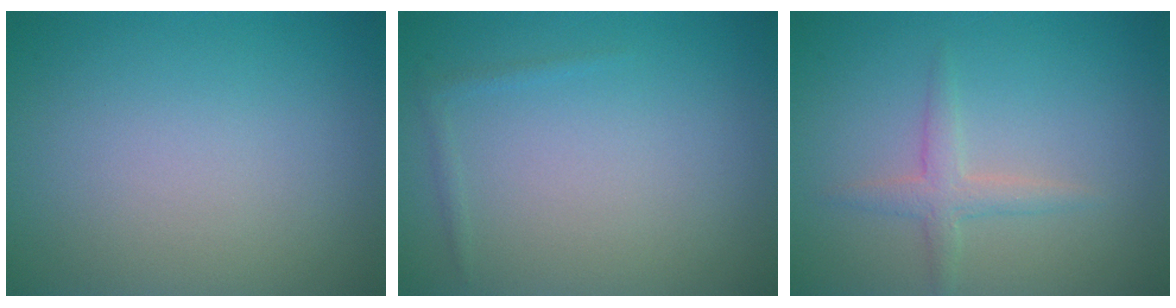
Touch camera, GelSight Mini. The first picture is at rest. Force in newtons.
{"total": 0.6, "press": 0.6, "slide": 0.1}
{"total": 1.9, "press": 1.9, "slide": 0.1}